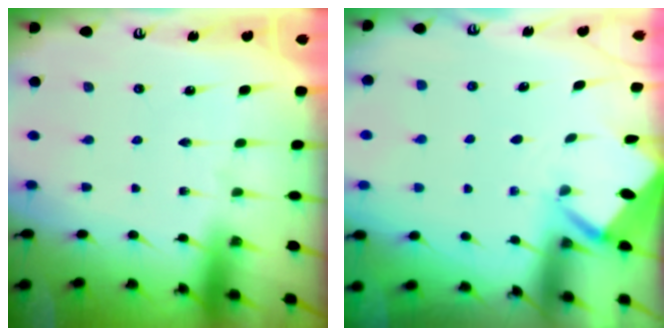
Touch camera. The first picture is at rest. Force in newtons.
{"total": 2.3, "press": 2.3, "slide": 0.1}